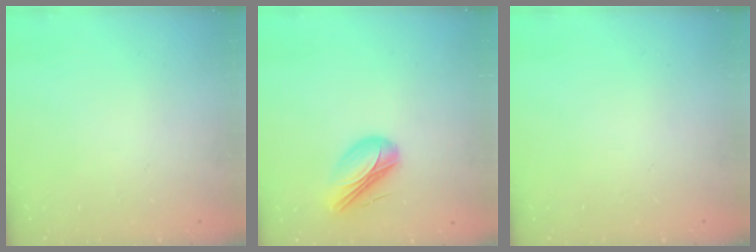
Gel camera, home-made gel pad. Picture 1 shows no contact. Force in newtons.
{"total": 10.8, "press": 10.3, "slide": 3.1}
{"total": 0.0}